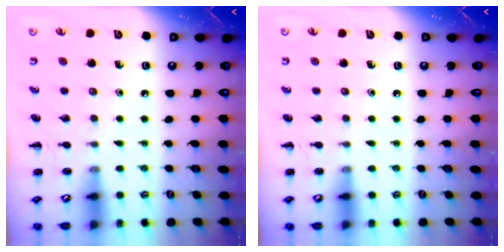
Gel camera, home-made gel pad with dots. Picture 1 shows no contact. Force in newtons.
{"total": 0.0}